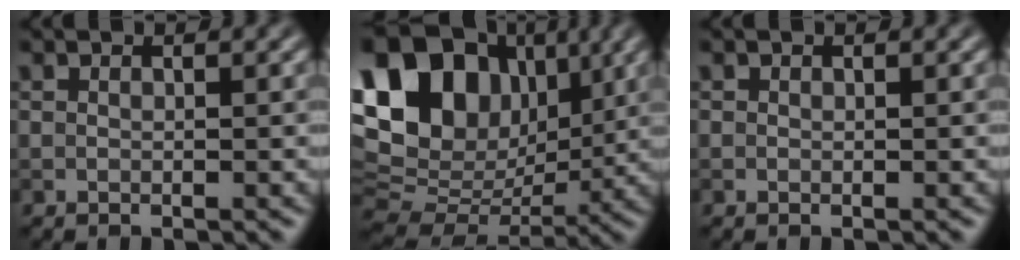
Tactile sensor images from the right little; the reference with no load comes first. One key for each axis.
{"total": 17.0, "fx": 5.6, "fy": 12.1, "fz": 10.5, "tx": -0.203, "ty": 0.044, "tz": 0.108}
{"total": 0.0}